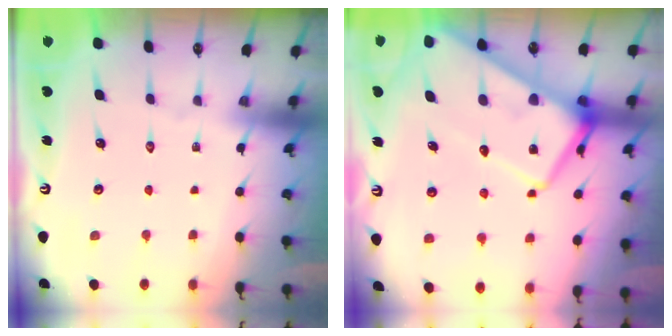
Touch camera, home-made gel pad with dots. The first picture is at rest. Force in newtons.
{"total": 18.5, "press": 18.4, "slide": 1.9}